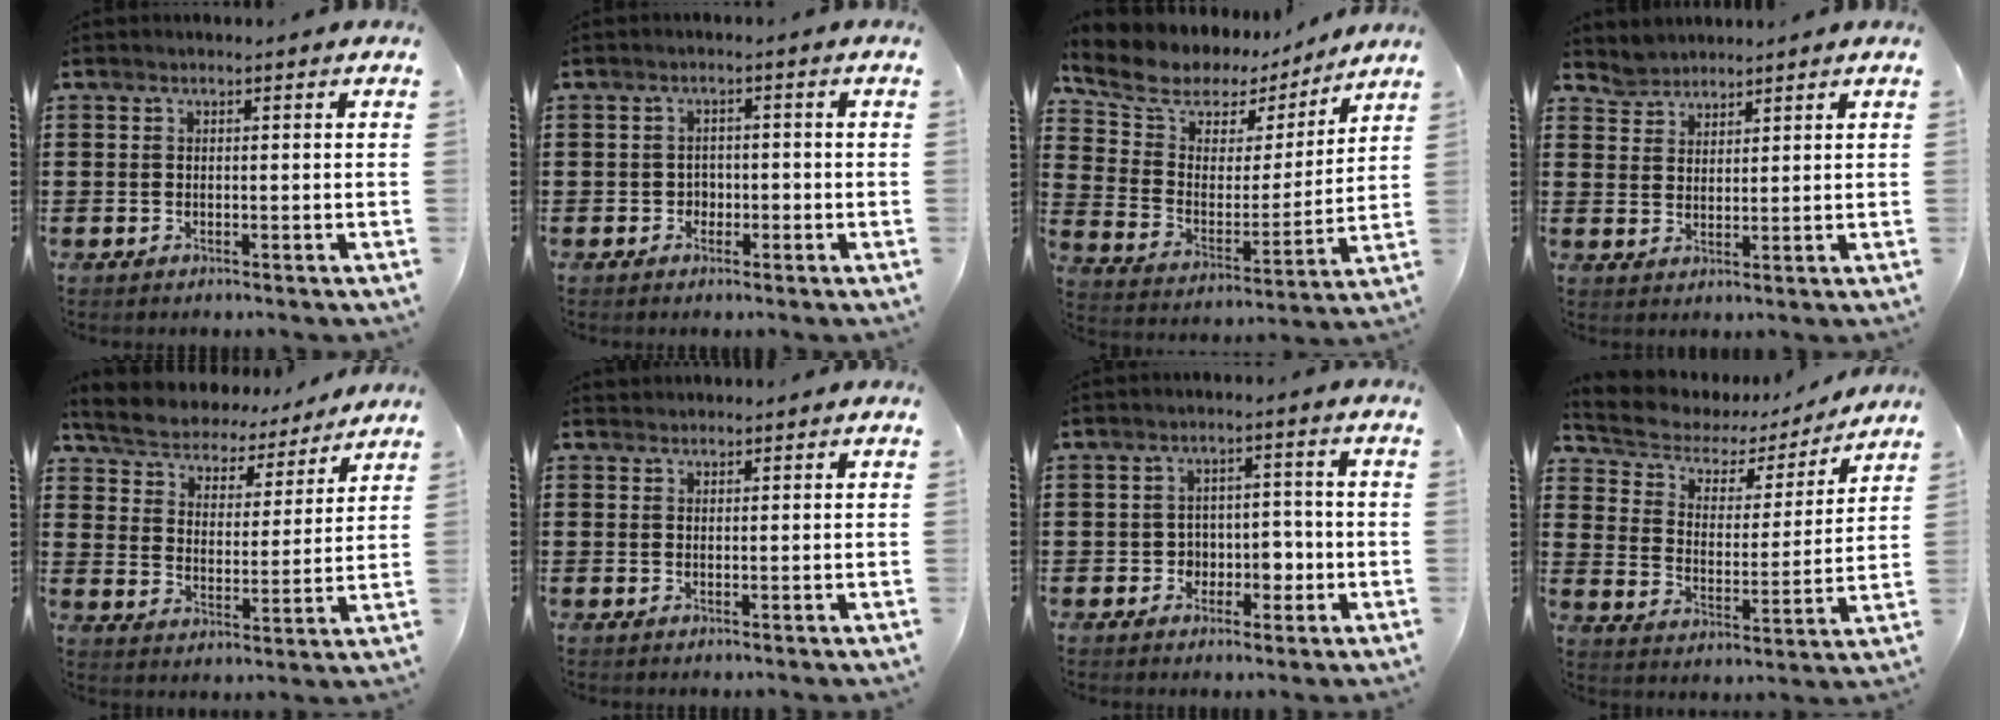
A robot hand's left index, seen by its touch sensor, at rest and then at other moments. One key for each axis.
{"total": 1.8, "fx": -0.8, "fy": 1.5, "fz": 0.5, "tx": -0.016, "ty": 0.001, "tz": -0.021}
{"total": 7.5, "fx": 5.8, "fy": 4.4, "fz": 2.0, "tx": -0.080, "ty": -0.033, "tz": 0.101}
{"total": 3.0, "fx": 2.8, "fy": 1.0, "fz": -0.5, "tx": -0.003, "ty": -0.002, "tz": 0.055}
{"total": 5.1, "fx": 5.1, "fy": 0.7, "fz": 0.2, "tx": -0.034, "ty": -0.039, "tz": 0.084}
{"total": 1.0, "fx": 1.0, "fy": 0.3, "fz": 0.0, "tx": -0.002, "ty": 0.000, "tz": 0.020}
{"total": 4.2, "fx": -1.0, "fy": 3.7, "fz": 1.8, "tx": -0.040, "ty": 0.004, "tz": -0.026}
{"total": 4.2, "fx": 3.3, "fy": 2.4, "fz": 0.9, "tx": -0.045, "ty": -0.022, "tz": 0.048}